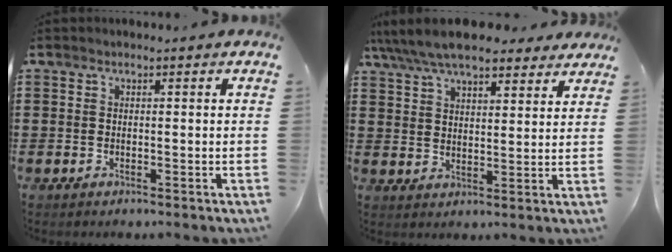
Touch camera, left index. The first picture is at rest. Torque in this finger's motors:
{"motor_torque": [2.14, 0.00, 0.46, 0.10]}